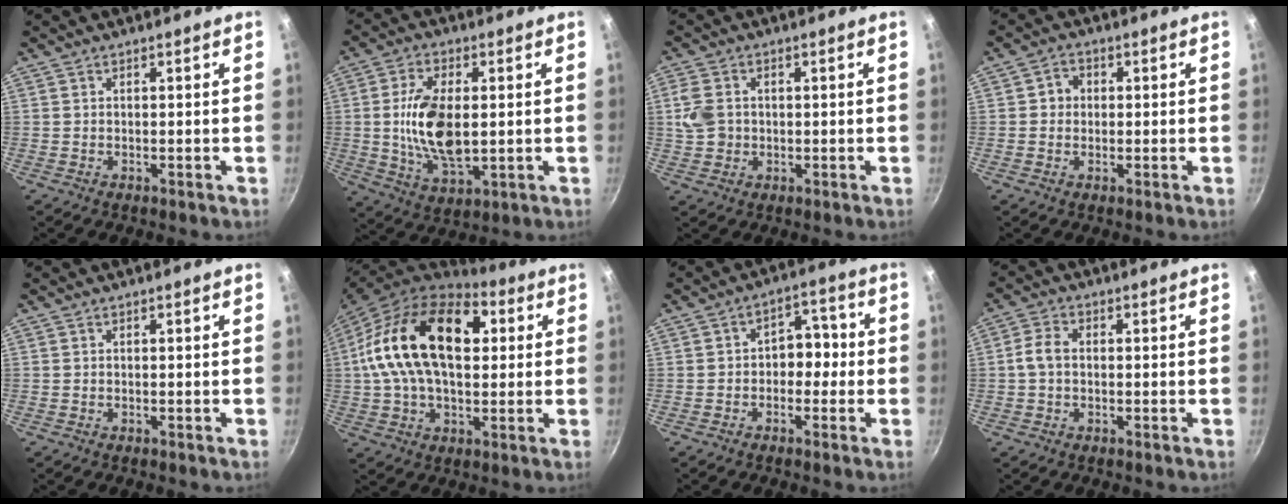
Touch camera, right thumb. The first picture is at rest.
{"total": 13.5, "force": [0.4, 6.9, 11.6], "torque": [-0.216, -0.009, 0.015]}
{"total": 5.3, "force": [0.3, 4.3, 3.1], "torque": [-0.059, 0.006, 0.008]}
{"total": 3.2, "force": [0.2, 2.8, 1.4], "torque": [-0.005, 0.008, -0.003]}
{"total": 0.0}
{"total": 24.1, "force": [4.2, 14.0, 19.2], "torque": [-0.348, 0.026, 0.064]}
{"total": 6.4, "force": [-0.7, 4.6, 4.4], "torque": [-0.029, 0.029, -0.023]}
{"total": 4.1, "force": [-0.1, 2.8, 2.9], "torque": [-0.060, 0.013, -0.006]}